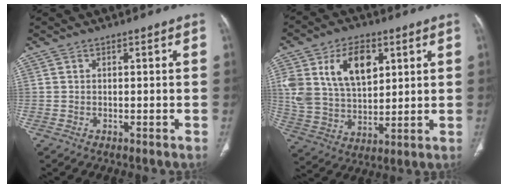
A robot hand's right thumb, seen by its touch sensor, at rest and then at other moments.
{"total": 17.4, "force": [6.5, 10.5, 12.3], "torque": [-0.207, -0.017, 0.133]}